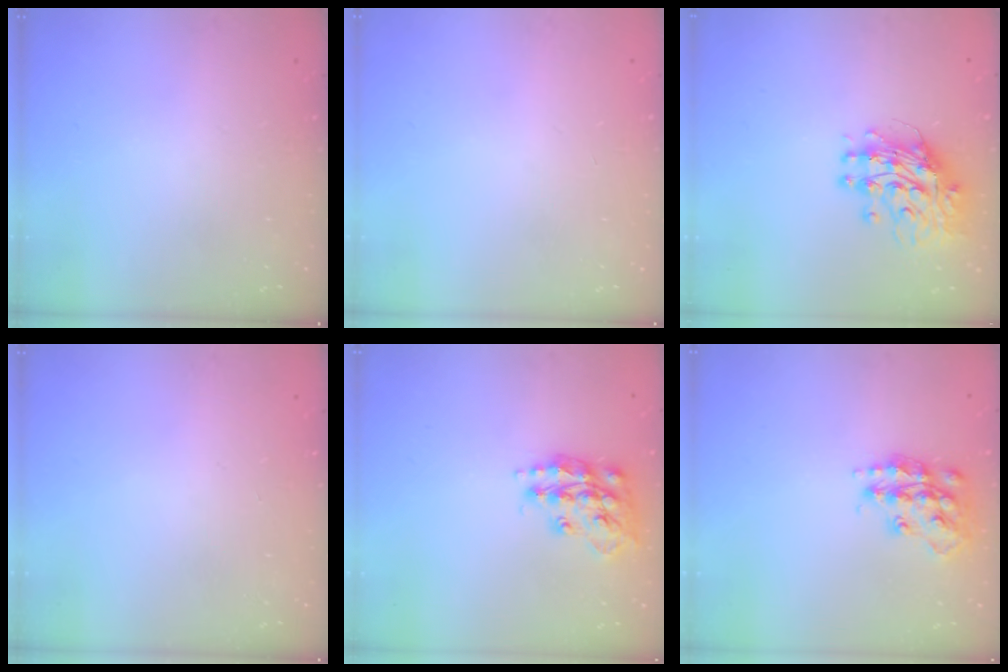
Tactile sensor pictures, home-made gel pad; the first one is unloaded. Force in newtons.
{"total": 0.0}
{"total": 13.5, "press": 13.4, "slide": 1.4}
{"total": 0.0}
{"total": 16.0, "press": 16.0, "slide": 1.2}
{"total": 15.9, "press": 15.8, "slide": 1.0}